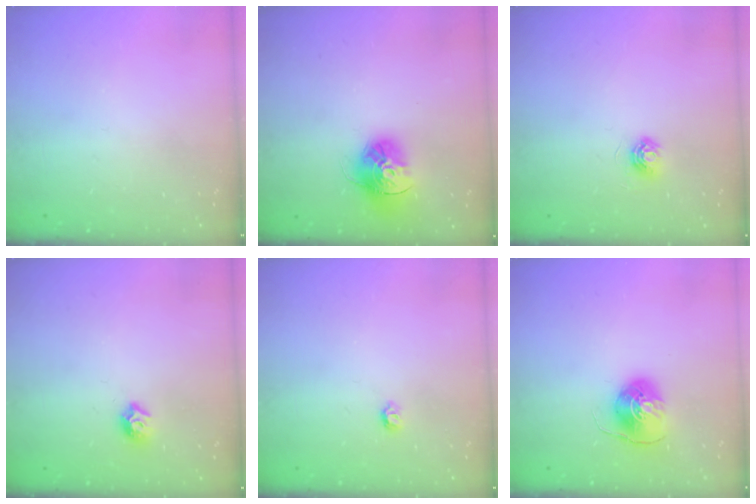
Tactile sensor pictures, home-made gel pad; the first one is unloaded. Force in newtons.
{"total": 15.1, "press": 15.0, "slide": 1.5}
{"total": 5.1, "press": 5.1, "slide": 0.5}
{"total": 7.5, "press": 7.5, "slide": 0.6}
{"total": 3.8, "press": 3.7, "slide": 0.6}
{"total": 8.3, "press": 8.3, "slide": 0.4}